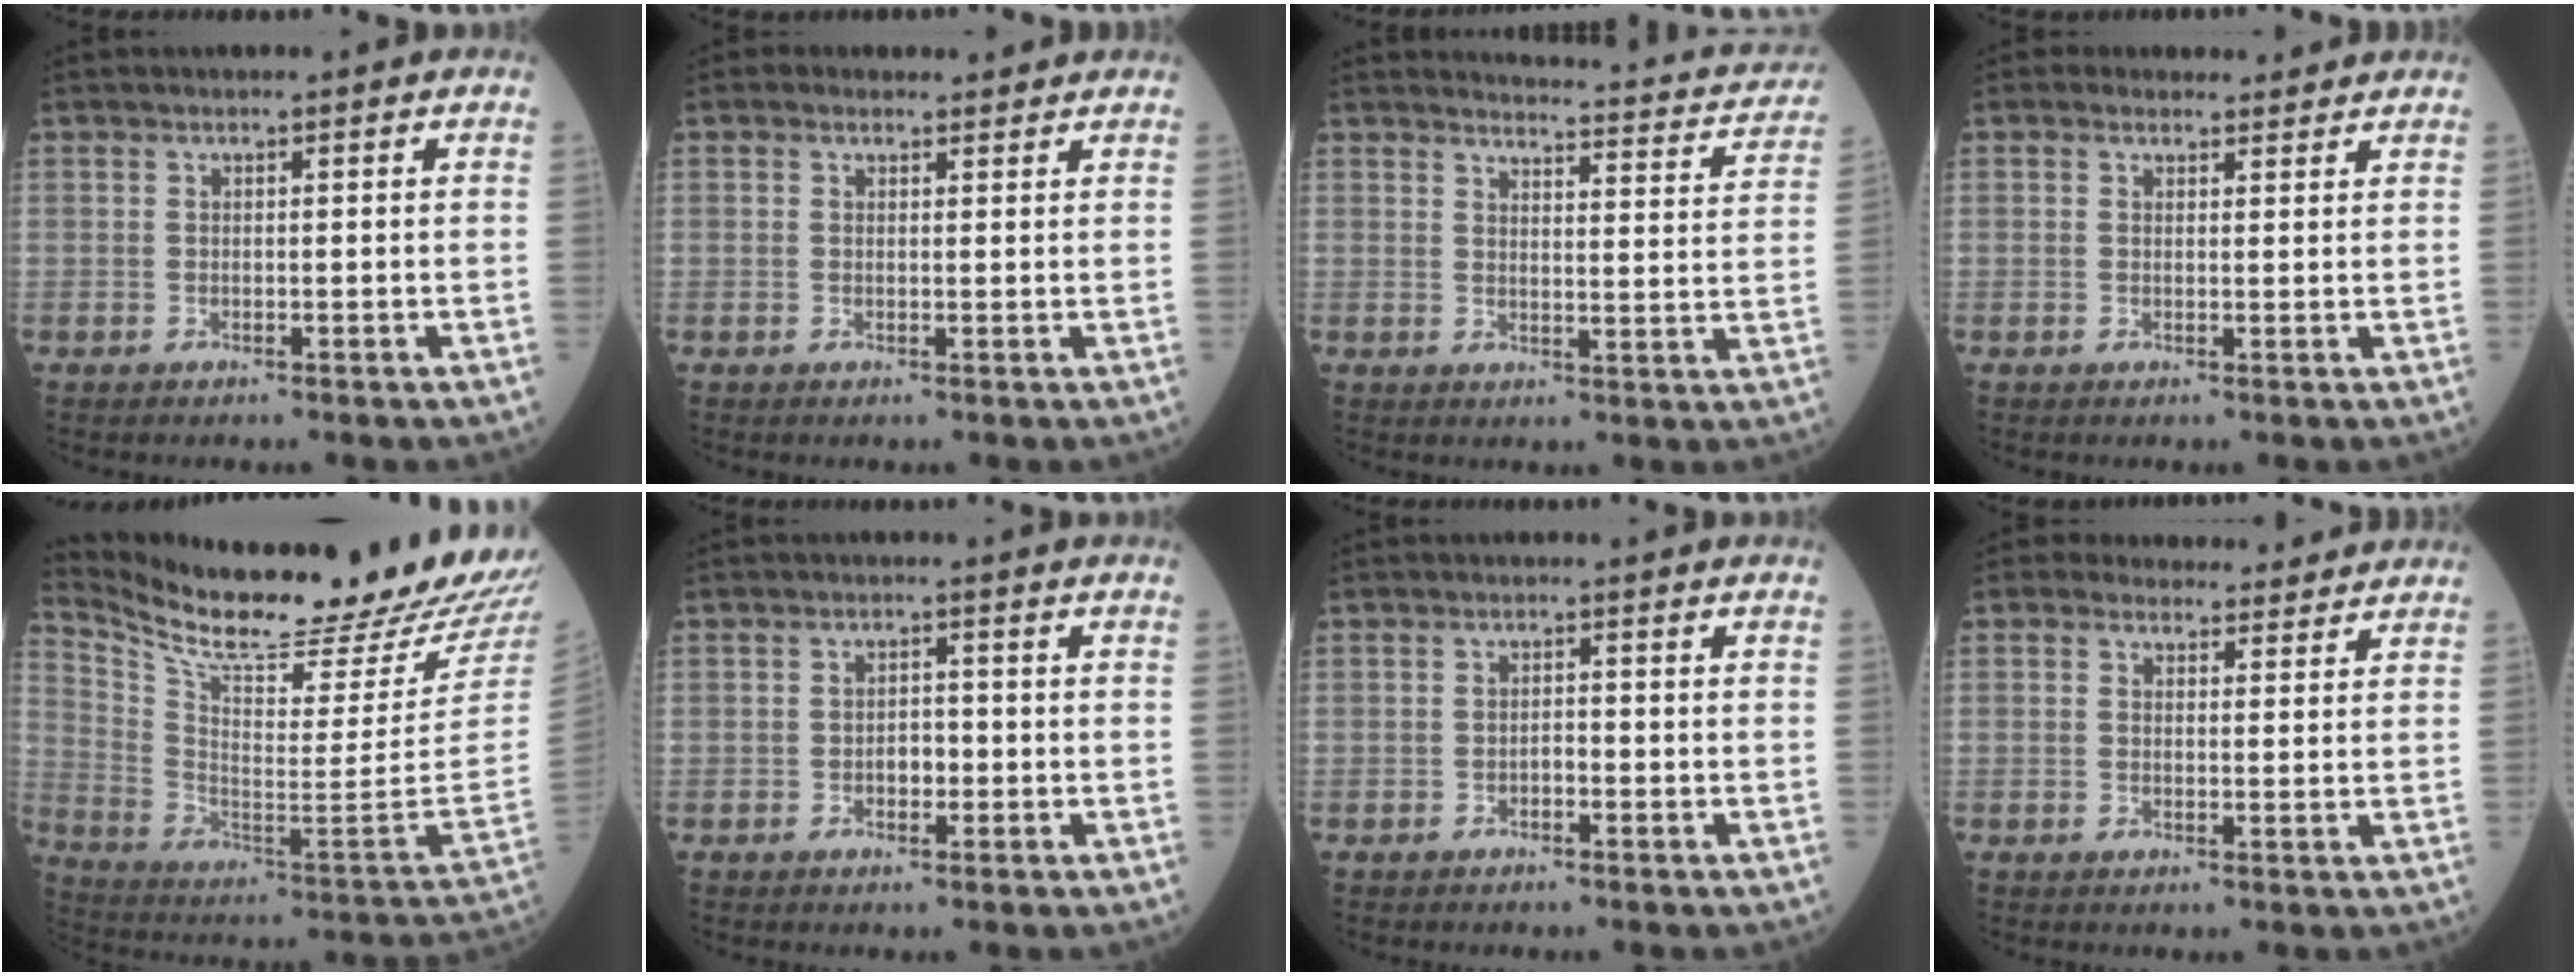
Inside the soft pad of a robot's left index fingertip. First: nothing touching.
{"total": 1.9, "force": [1.5, 1.1, 0.2], "torque": [-0.003, 0.007, 0.016]}
{"total": 15.6, "force": [15.1, 2.2, 3.5], "torque": [-0.019, -0.059, 0.144]}
{"total": 3.1, "force": [2.7, 1.5, 0.1], "torque": [0.003, 0.007, 0.027]}
{"total": 27.0, "force": [24.5, 1.9, 11.3], "torque": [-0.208, -0.109, 0.352]}
{"total": 2.1, "force": [-0.8, 1.2, 1.5], "torque": [-0.017, 0.003, -0.015]}
{"total": 1.0, "force": [-0.8, 0.3, 0.6], "torque": [-0.003, 0.000, -0.017]}
{"total": 5.9, "force": [5.3, 2.4, 0.4], "torque": [0.009, 0.007, 0.055]}